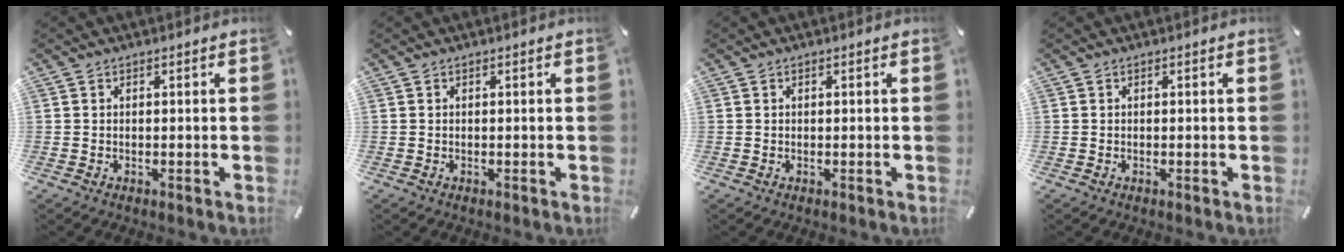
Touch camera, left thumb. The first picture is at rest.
{"total": 0.0}
{"total": 0.0}
{"total": 0.0}